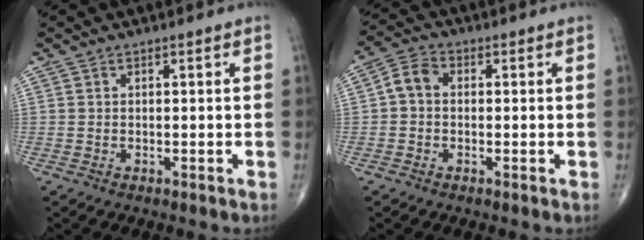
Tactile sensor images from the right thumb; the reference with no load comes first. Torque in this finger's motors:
{"motor_torque": [-0.23, 0.33, 0.18, -0.21, 0.04]}